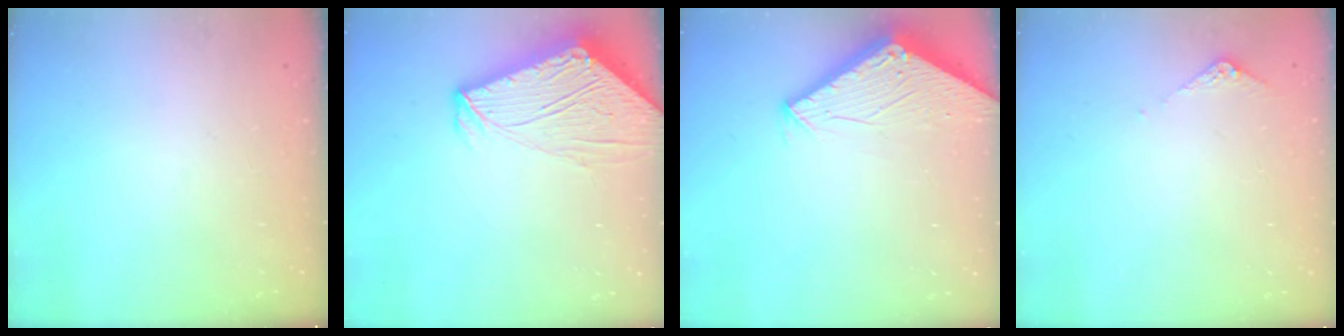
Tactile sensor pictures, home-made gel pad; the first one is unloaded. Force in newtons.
{"total": 11.1, "press": 11.0, "slide": 1.6}
{"total": 2.9, "press": 2.9, "slide": 0.2}
{"total": 4.8, "press": 4.8, "slide": 0.6}